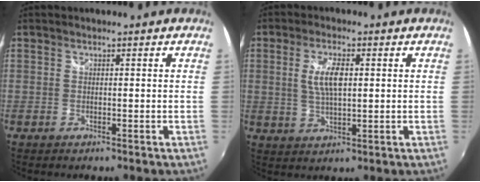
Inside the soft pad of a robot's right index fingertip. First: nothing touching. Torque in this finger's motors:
{"motor_torque": [0.24, 0.08, 0.19, 0.10]}